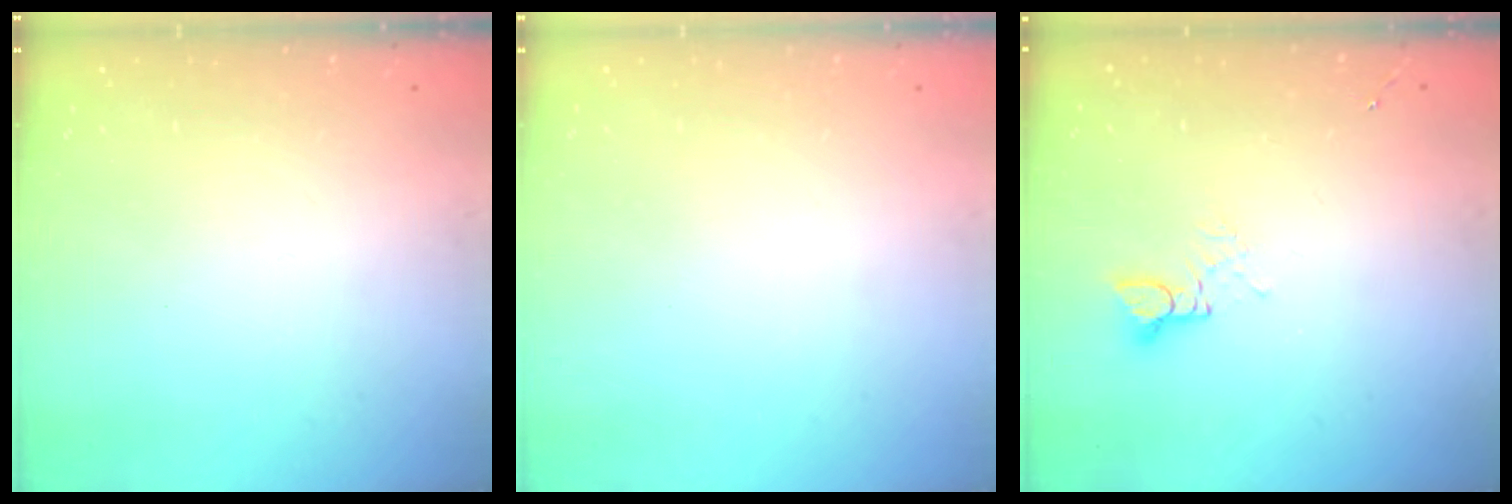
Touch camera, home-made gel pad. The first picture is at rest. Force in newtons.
{"total": 0.0}
{"total": 2.4, "press": 2.4, "slide": 0.2}